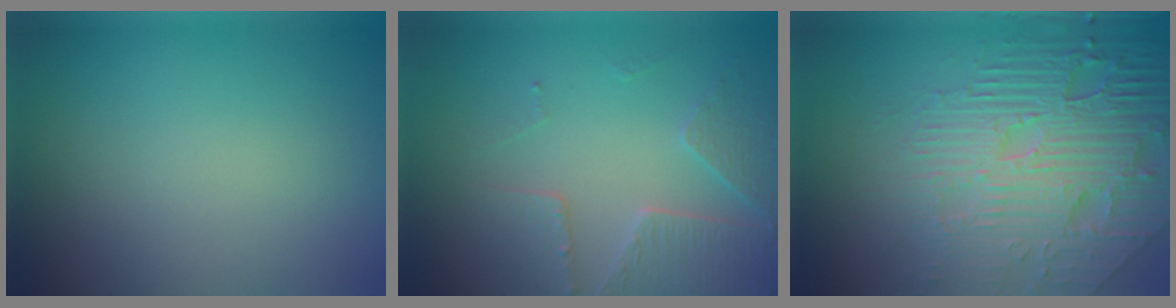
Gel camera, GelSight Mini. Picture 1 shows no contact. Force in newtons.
{"total": 3.7, "press": 3.5, "slide": 1.2}
{"total": 8.4, "press": 6.1, "slide": 5.7}